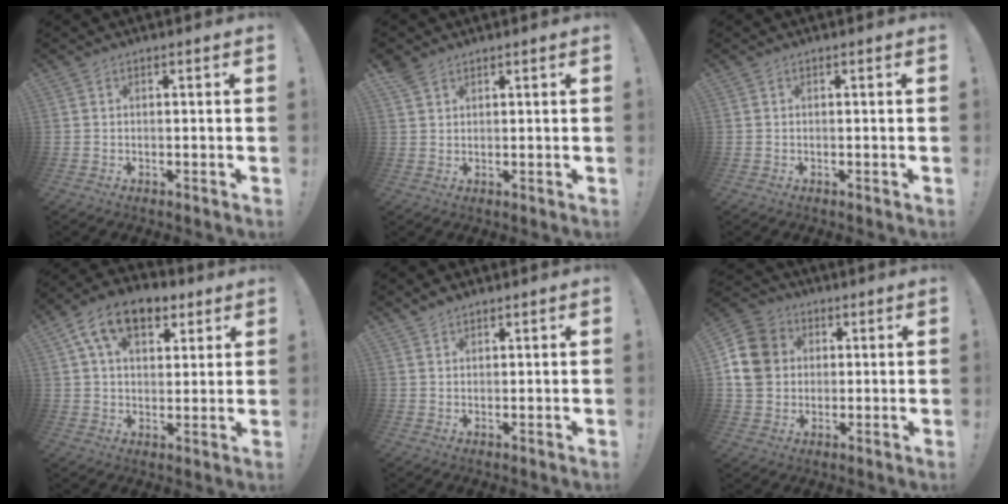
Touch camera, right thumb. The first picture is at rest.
{"total": 3.4, "force": [2.6, 1.7, 1.3], "torque": [-0.025, -0.010, 0.050]}
{"total": 0.0}
{"total": 13.8, "force": [6.9, 8.4, 8.5], "torque": [-0.134, -0.019, 0.126]}
{"total": 2.3, "force": [2.0, 0.9, 0.6], "torque": [-0.002, -0.014, 0.035]}
{"total": 12.6, "force": [2.2, 11.1, 5.5], "torque": [-0.098, 0.005, 0.047]}